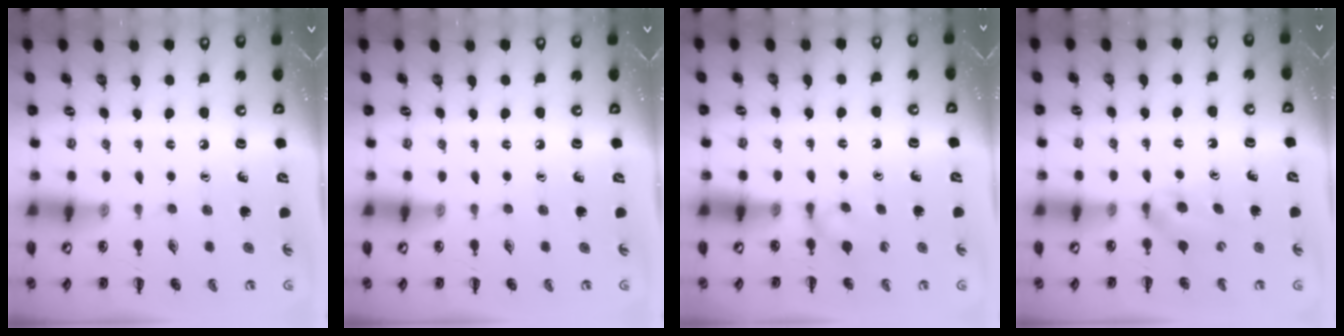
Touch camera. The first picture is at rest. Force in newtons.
{"total": 0.0}
{"total": 4.0, "press": 3.6, "slide": 1.7}
{"total": 3.9, "press": 3.7, "slide": 1.4}